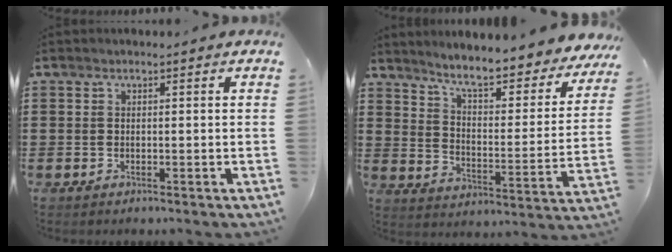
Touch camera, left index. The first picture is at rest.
{"total": 6.9, "force": [6.1, 0.1, 3.3], "torque": [-0.079, -0.050, 0.097]}